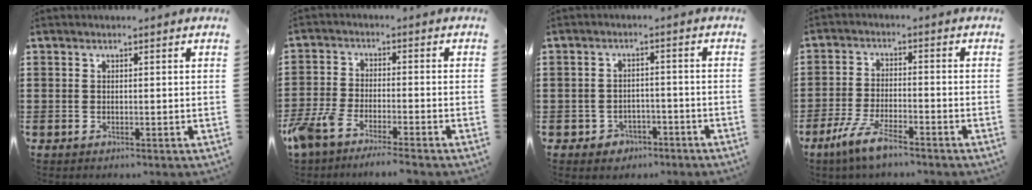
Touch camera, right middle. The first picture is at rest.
{"total": 5.4, "force": [-4.8, 0.6, 2.5], "torque": [-0.074, -0.014, -0.099]}
{"total": 2.6, "force": [-2.2, 1.4, 0.2], "torque": [-0.012, 0.003, -0.049]}
{"total": 6.2, "force": [-4.4, 1.0, 4.2], "torque": [-0.102, -0.011, -0.087]}